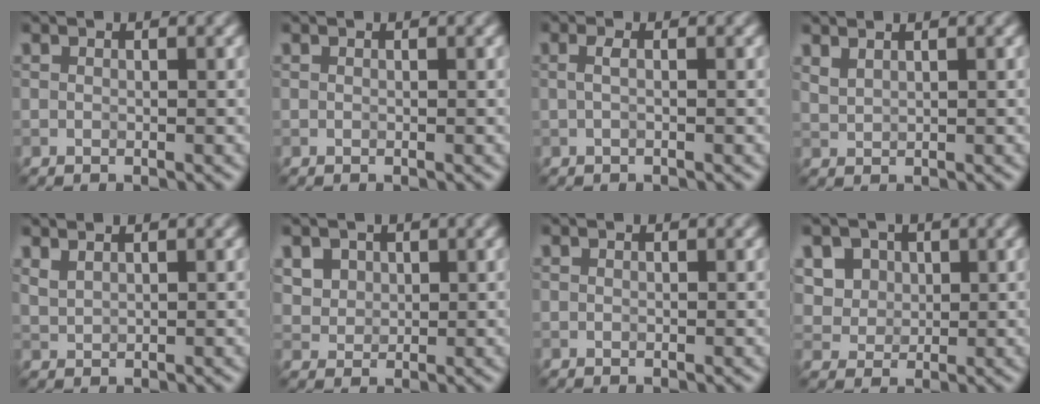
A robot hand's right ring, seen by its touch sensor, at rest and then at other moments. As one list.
[{"total": 0.0}, {"total": 1.0, "force": [0.0, 0.3, 1.0], "torque": [-0.020, 0.002, -0.001]}, {"total": 1.4, "force": [1.2, 0.4, 0.6], "torque": [-0.017, 0.002, 0.028]}, {"total": 1.7, "force": [1.4, 0.5, 0.8], "torque": [-0.017, 0.003, 0.027]}, {"total": 4.2, "force": [2.2, 3.1, 1.8], "torque": [-0.055, 0.005, 0.047]}, {"total": 0.0}, {"total": 6.8, "force": [3.1, 5.3, 2.9], "torque": [-0.060, 0.011, 0.045]}]